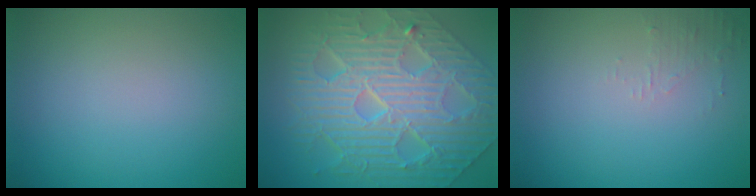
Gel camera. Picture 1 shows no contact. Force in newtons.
{"total": 10.6, "press": 7.5, "slide": 7.5}
{"total": 1.3, "press": 1.2, "slide": 0.3}